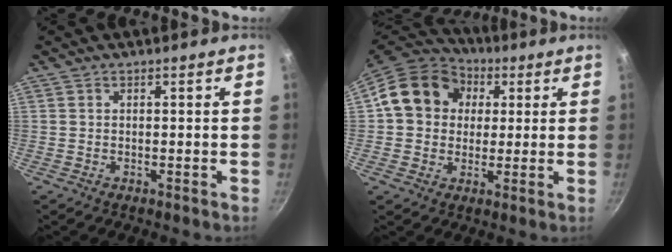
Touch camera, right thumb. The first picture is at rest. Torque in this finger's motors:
{"motor_torque": [-0.47, 2.03, 0.72, -0.61, 0.12]}